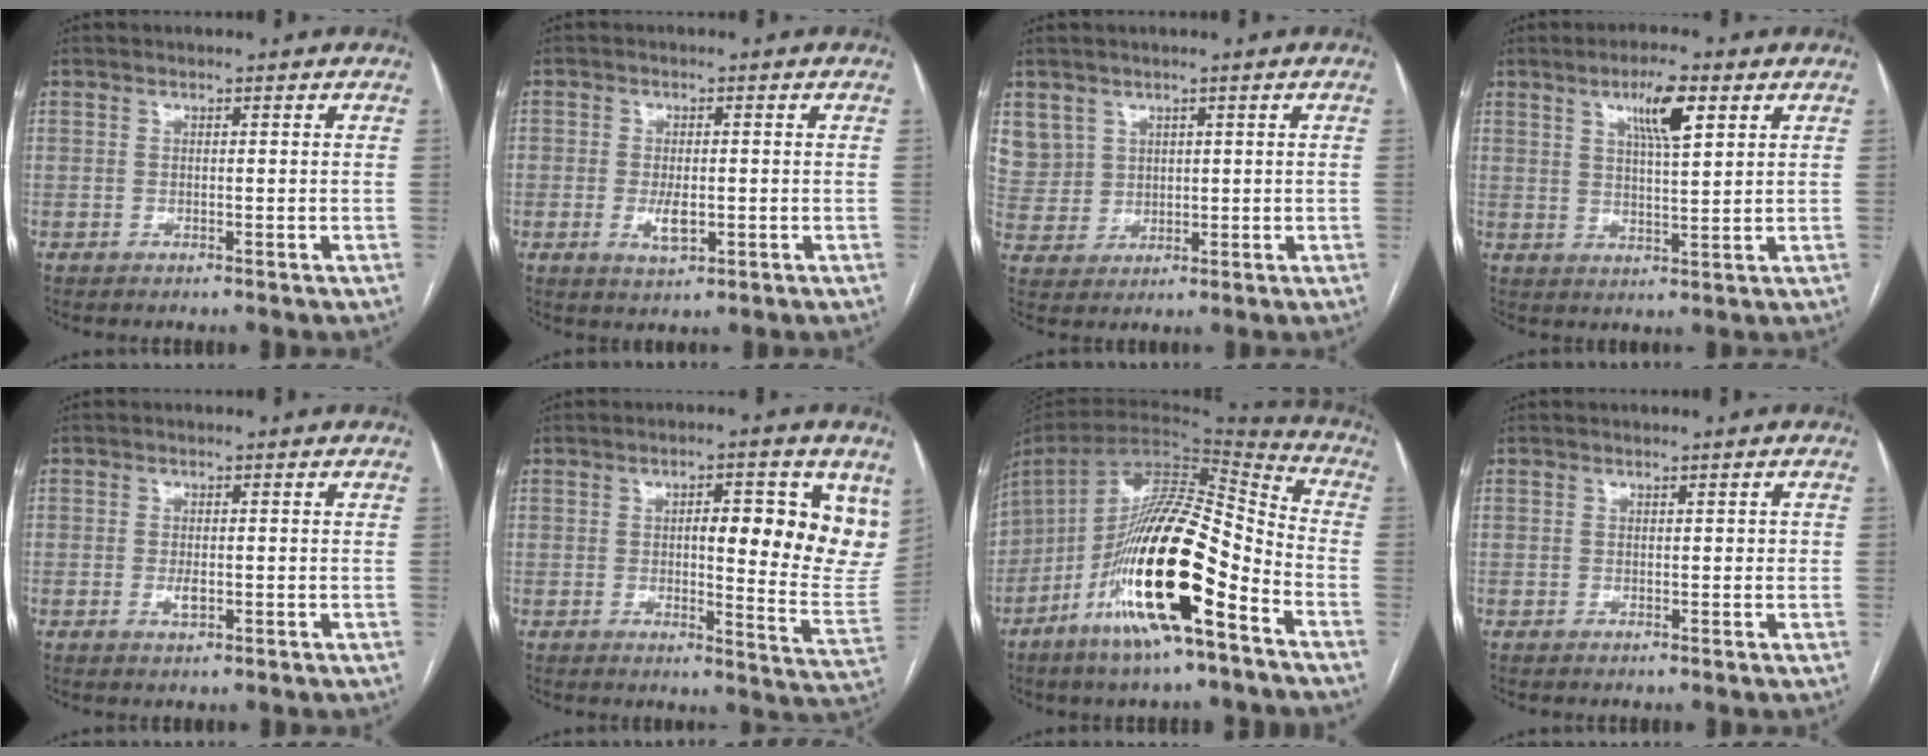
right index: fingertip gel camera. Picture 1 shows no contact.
{"total": 3.7, "force": [-0.9, 1.8, 3.1], "torque": [-0.054, -0.002, -0.011]}
{"total": 7.7, "force": [3.7, 6.8, 0.6], "torque": [-0.026, 0.018, 0.092]}
{"total": 7.0, "force": [3.5, 1.1, 6.0], "torque": [-0.106, 0.002, 0.058]}
{"total": 1.8, "force": [-0.5, 0.8, 1.6], "torque": [-0.028, 0.000, -0.006]}
{"total": 14.2, "force": [5.2, 3.7, 12.7], "torque": [-0.143, -0.010, 0.062]}
{"total": 20.5, "force": [-9.3, 4.0, 17.8], "torque": [-0.321, -0.006, -0.158]}
{"total": 1.1, "force": [0.2, 0.6, 0.8], "torque": [-0.011, 0.007, 0.004]}